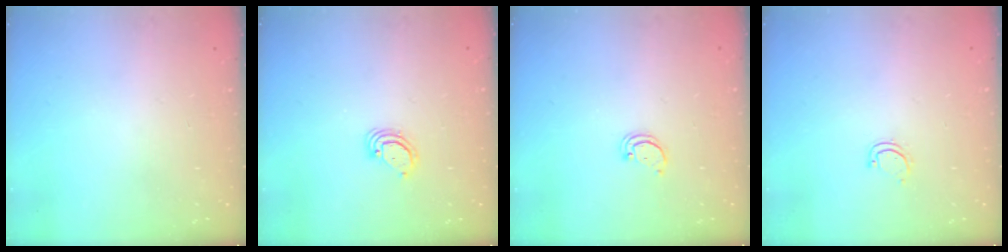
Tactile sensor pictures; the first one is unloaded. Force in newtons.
{"total": 2.9, "press": 2.9, "slide": 0.2}
{"total": 1.5, "press": 1.5, "slide": 0.1}
{"total": 4.1, "press": 4.1, "slide": 0.3}